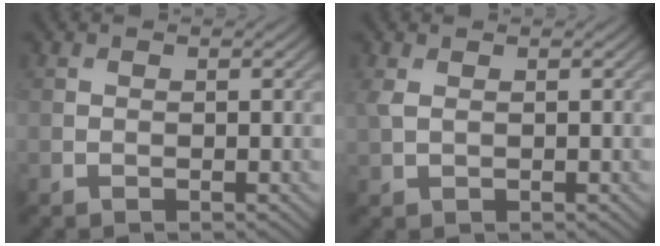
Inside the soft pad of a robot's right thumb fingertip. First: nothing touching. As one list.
[{"total": 1.7, "force": [0.6, 0.8, 1.3], "torque": [-0.041, 0.002, 0.013]}]